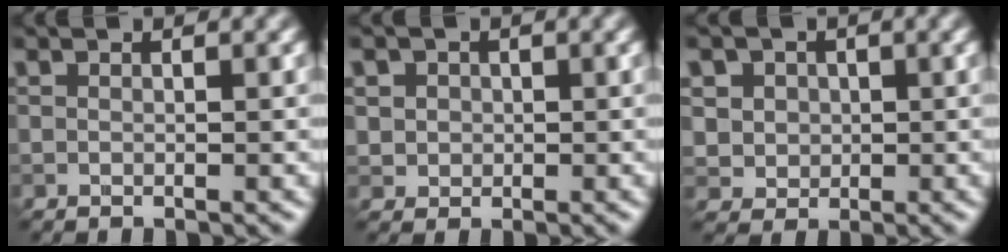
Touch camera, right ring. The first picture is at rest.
{"total": 2.5, "force": [0.7, 2.2, 0.9], "torque": [-0.012, 0.007, 0.016]}
{"total": 4.1, "force": [1.5, 3.5, 1.5], "torque": [-0.029, 0.007, 0.024]}